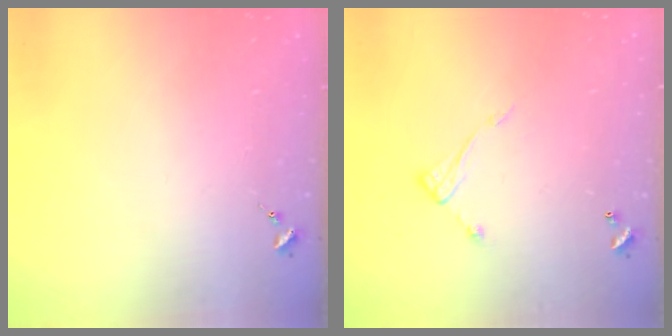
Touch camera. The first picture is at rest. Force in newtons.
{"total": 7.5, "press": 7.5, "slide": 0.2}